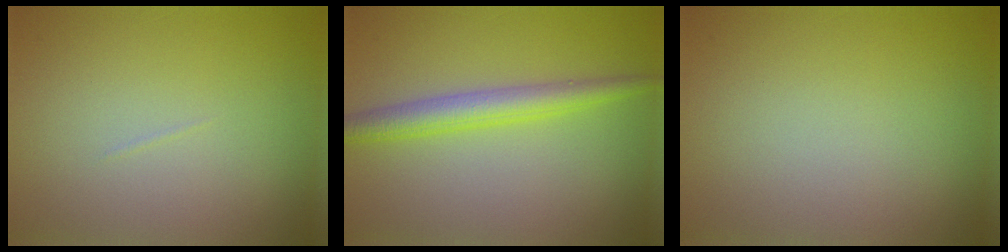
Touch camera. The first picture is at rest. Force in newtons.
{"total": 3.4, "press": 3.4, "slide": 0.0}
{"total": 0.0}